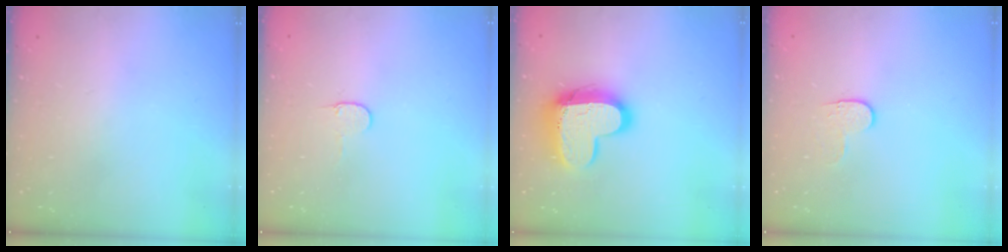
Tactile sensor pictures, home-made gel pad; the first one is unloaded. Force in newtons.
{"total": 3.8, "press": 3.8, "slide": 0.4}
{"total": 15.1, "press": 15.0, "slide": 1.2}
{"total": 4.2, "press": 4.2, "slide": 0.5}